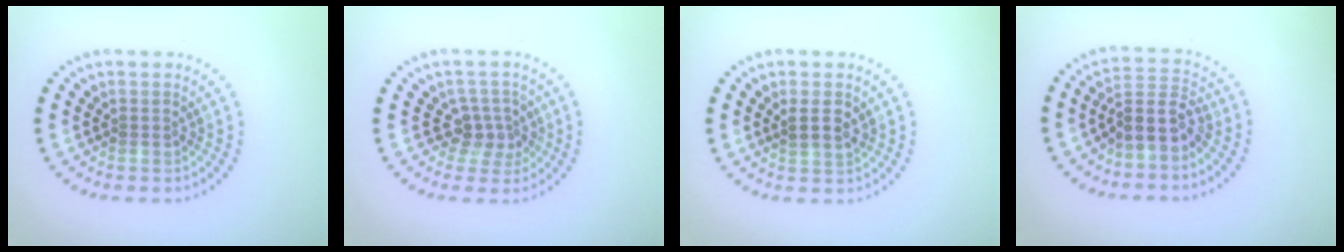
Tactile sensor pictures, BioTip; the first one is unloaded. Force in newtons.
{"total": 2.5, "press": 2.0, "slide": 1.6}
{"total": 1.6, "press": 1.4, "slide": 0.8}
{"total": 3.6, "press": 2.9, "slide": 2.1}